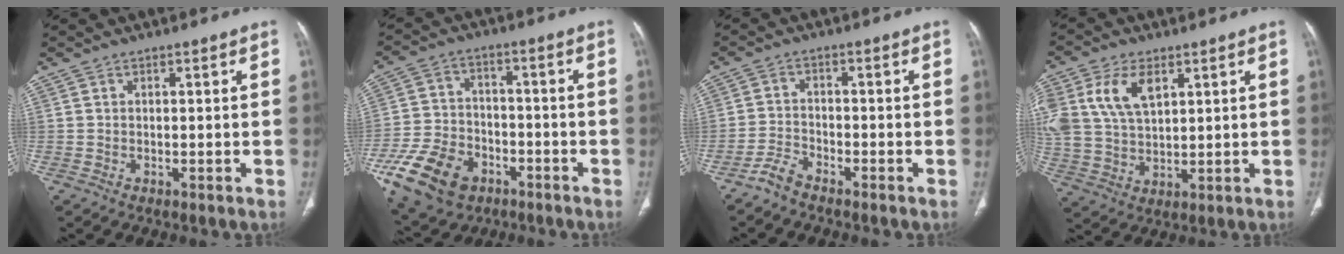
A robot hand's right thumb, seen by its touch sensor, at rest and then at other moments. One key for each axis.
{"total": 15.7, "fx": -7.9, "fy": 10.6, "fz": 8.6, "tx": -0.161, "ty": 0.031, "tz": -0.136}
{"total": 3.2, "fx": -3.0, "fy": 0.7, "fz": 0.9, "tx": -0.024, "ty": 0.008, "tz": -0.063}
{"total": 12.5, "fx": 4.9, "fy": 7.4, "fz": 8.8, "tx": -0.178, "ty": -0.004, "tz": 0.106}